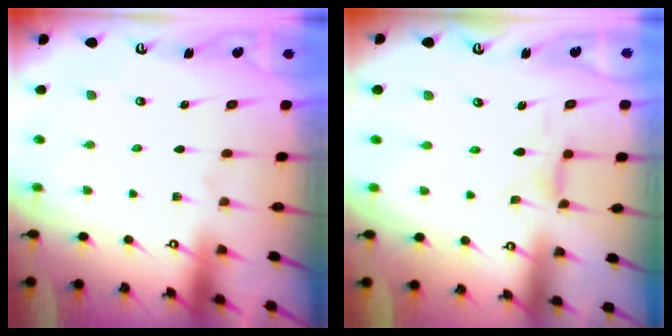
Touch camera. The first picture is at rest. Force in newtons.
{"total": 1.3, "press": 1.2, "slide": 0.4}